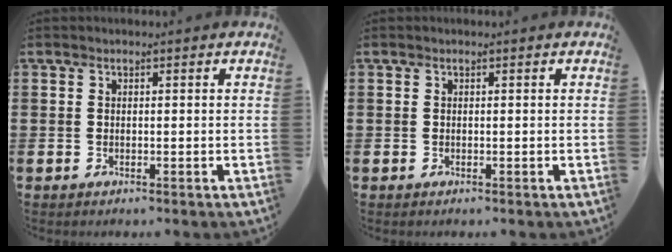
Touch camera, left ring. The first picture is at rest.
{"total": 0.0}